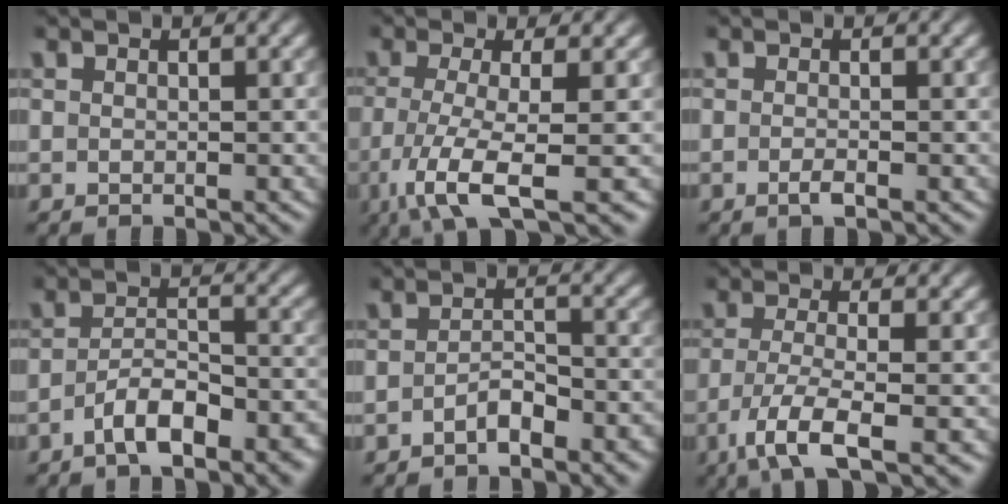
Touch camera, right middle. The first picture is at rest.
{"total": 7.0, "force": [-2.6, 1.7, 6.2], "torque": [-0.116, -0.015, -0.053]}
{"total": 1.1, "force": [-0.5, 0.3, 1.0], "torque": [-0.016, -0.002, -0.012]}
{"total": 5.1, "force": [-2.9, 1.8, 3.8], "torque": [-0.064, 0.002, -0.051]}
{"total": 2.5, "force": [-1.6, 0.9, 1.6], "torque": [-0.027, 0.008, -0.029]}
{"total": 5.1, "force": [-2.3, 1.2, 4.4], "torque": [-0.085, -0.012, -0.050]}